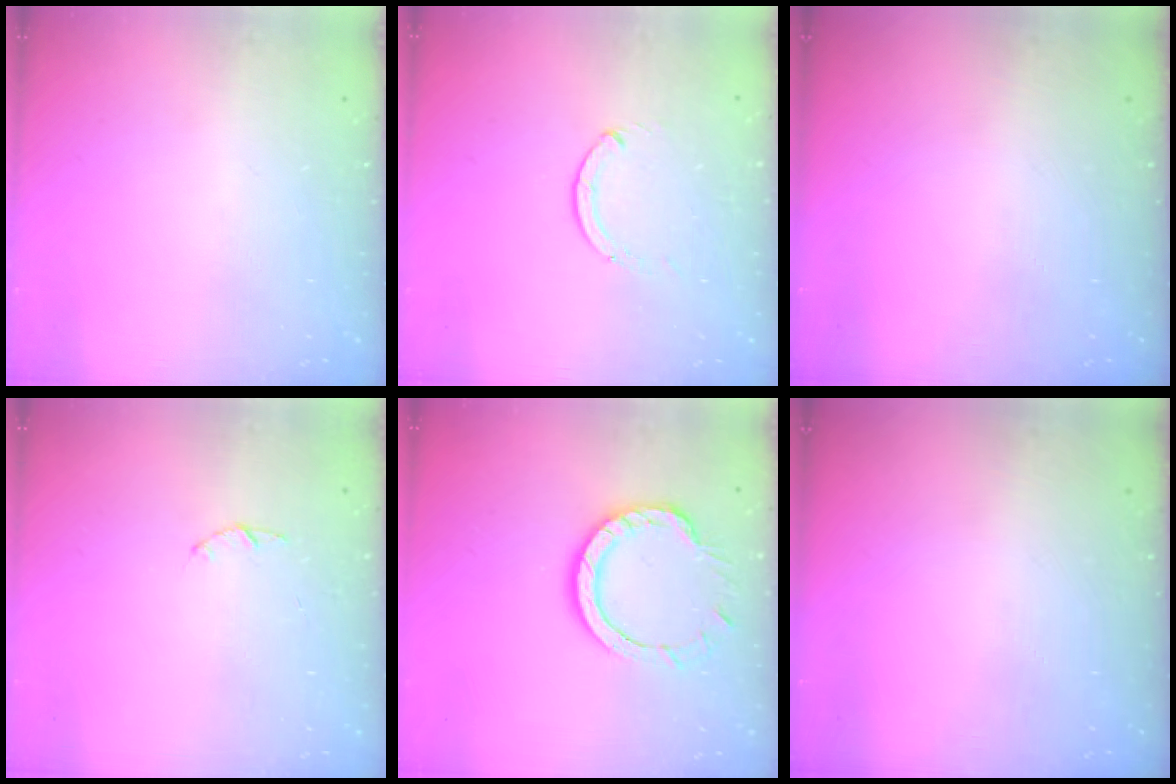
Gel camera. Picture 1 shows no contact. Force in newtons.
{"total": 0.0}
{"total": 0.0}
{"total": 1.0, "press": 0.9, "slide": 0.3}
{"total": 10.8, "press": 10.7, "slide": 1.3}
{"total": 0.0}